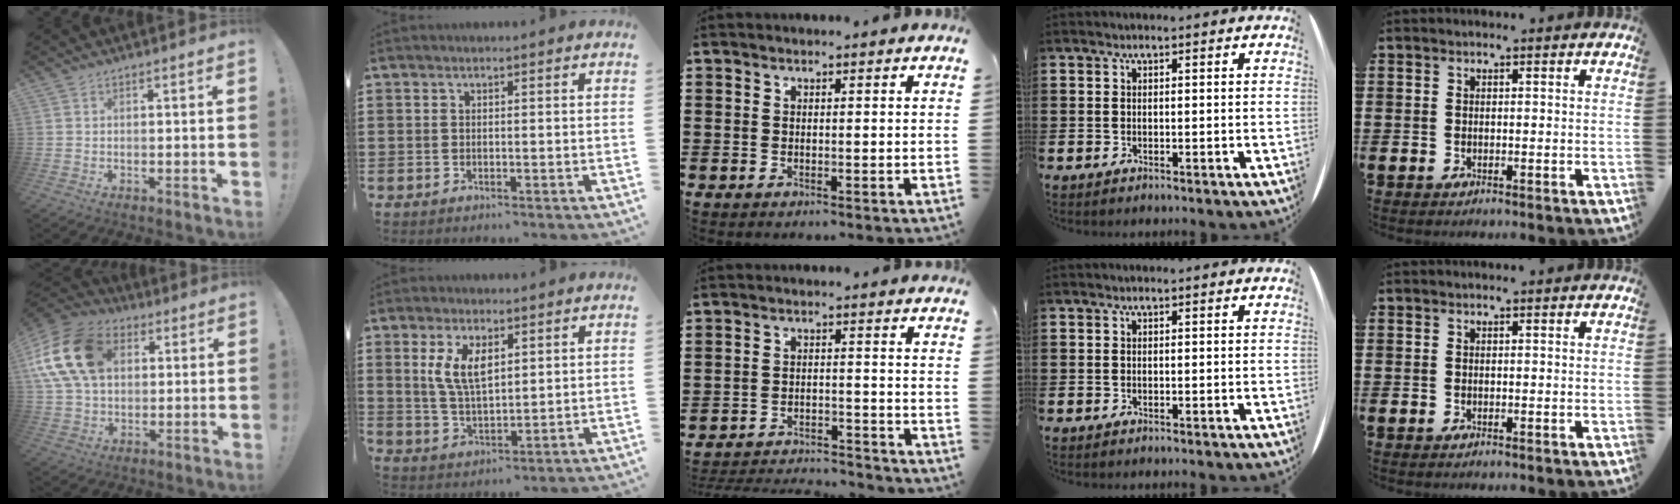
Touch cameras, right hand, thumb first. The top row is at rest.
{"thumb": {"total": 19.4, "force": [5.5, 14.1, 12.2], "torque": [-0.230, -0.001, 0.108]}, "index": {"total": 6.4, "force": [2.4, 2.7, 5.3], "torque": [-0.111, 0.005, 0.042]}, "middle": {"total": 3.9, "force": [-3.8, 0.4, 0.4], "torque": [-0.019, 0.001, -0.083]}}